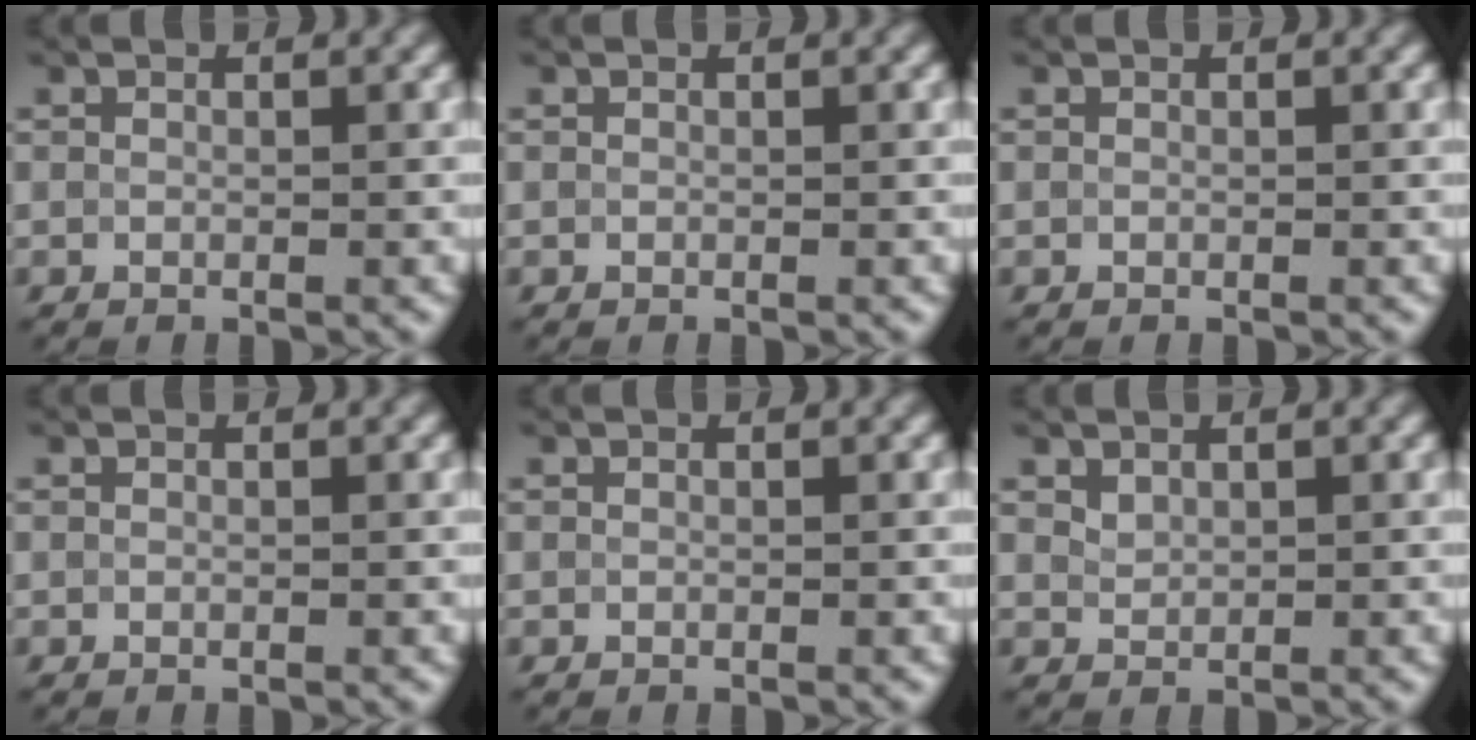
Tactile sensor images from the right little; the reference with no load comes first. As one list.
[{"total": 0.0}, {"total": 0.0}, {"total": 0.0}, {"total": 0.0}, {"total": 0.9, "force": [0.7, 0.5, 0.3], "torque": [-0.010, -0.001, 0.020]}]